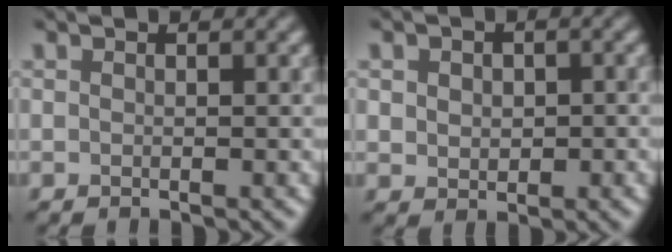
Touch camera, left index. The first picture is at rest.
{"total": 2.5, "force": [0.5, 2.1, 1.2], "torque": [-0.013, 0.019, 0.007]}